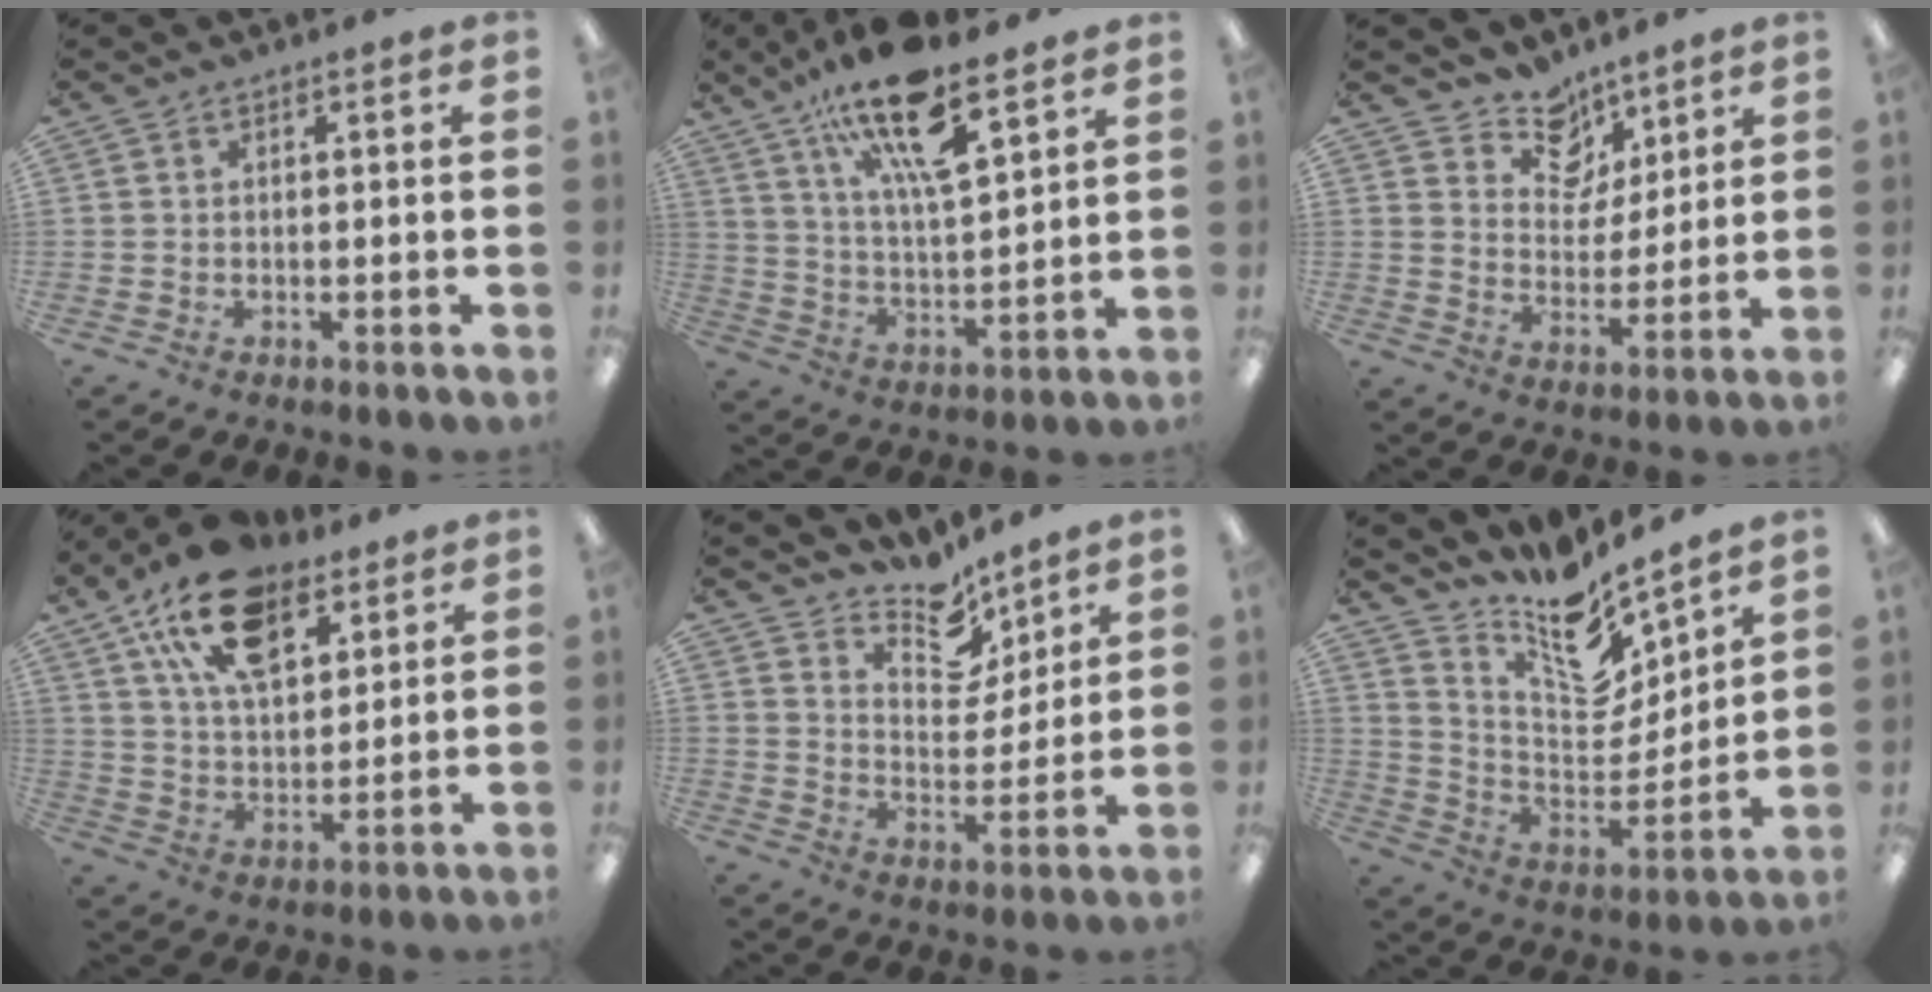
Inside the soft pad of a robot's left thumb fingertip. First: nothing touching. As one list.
[{"total": 18.2, "force": [12.5, 5.5, 12.0], "torque": [-0.209, -0.063, 0.209]}, {"total": 10.1, "force": [8.0, 5.9, 1.7], "torque": [-0.033, -0.057, 0.151]}, {"total": 19.1, "force": [11.4, 10.3, 11.4], "torque": [-0.193, -0.041, 0.202]}, {"total": 9.4, "force": [8.2, 3.9, 2.1], "torque": [-0.037, -0.065, 0.152]}, {"total": 13.5, "force": [11.9, 4.4, 4.7], "torque": [-0.088, -0.112, 0.210]}]